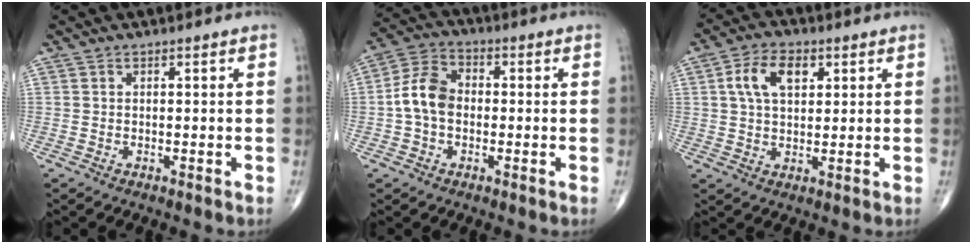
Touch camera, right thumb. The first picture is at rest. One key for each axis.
{"total": 8.3, "fx": -0.8, "fy": 5.9, "fz": 5.8, "tx": -0.105, "ty": 0.028, "tz": -0.027}
{"total": 8.3, "fx": 2.6, "fy": 4.9, "fz": 6.1, "tx": -0.101, "ty": 0.004, "tz": 0.045}